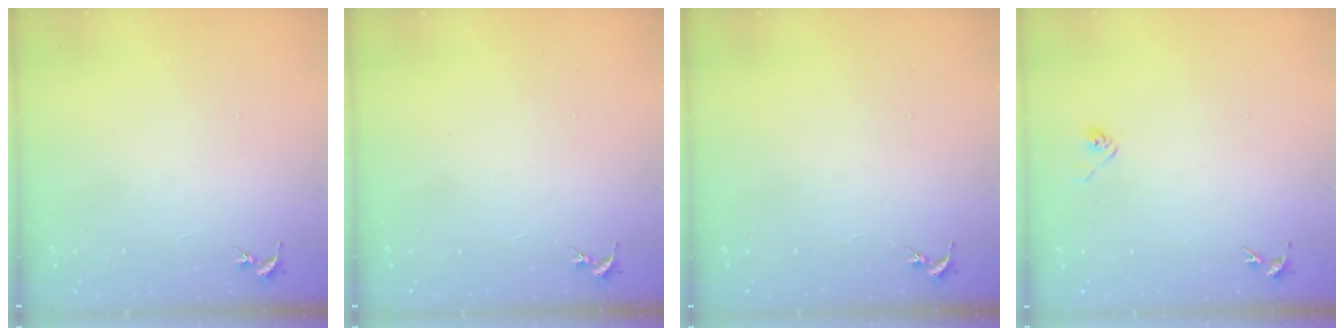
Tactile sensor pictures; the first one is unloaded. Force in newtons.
{"total": 0.0}
{"total": 0.0}
{"total": 2.9, "press": 2.8, "slide": 0.8}